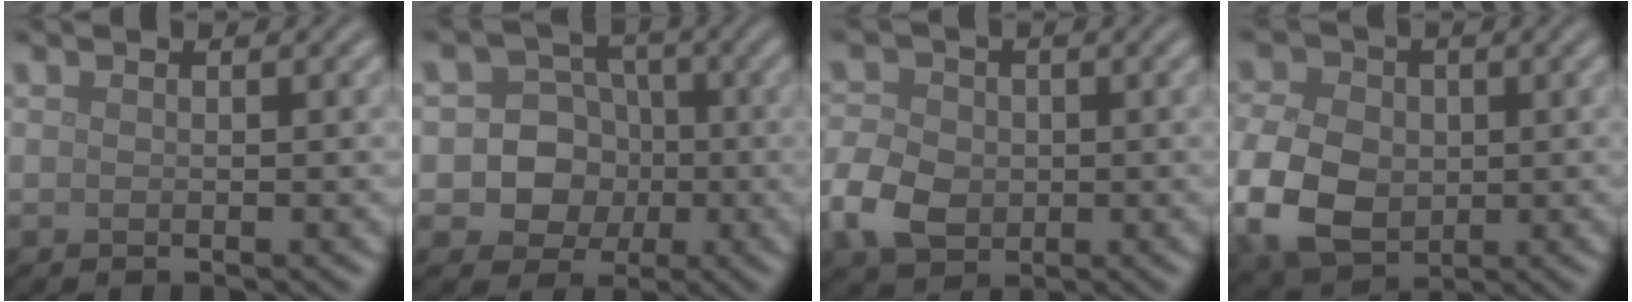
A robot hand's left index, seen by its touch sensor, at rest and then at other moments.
{"total": 6.8, "force": [-0.8, 6.3, 2.3], "torque": [-0.023, 0.026, -0.037]}
{"total": 5.0, "force": [-1.3, 3.9, 2.9], "torque": [-0.064, 0.001, -0.035]}
{"total": 9.0, "force": [-1.3, 6.6, 5.9], "torque": [-0.146, -0.006, -0.037]}